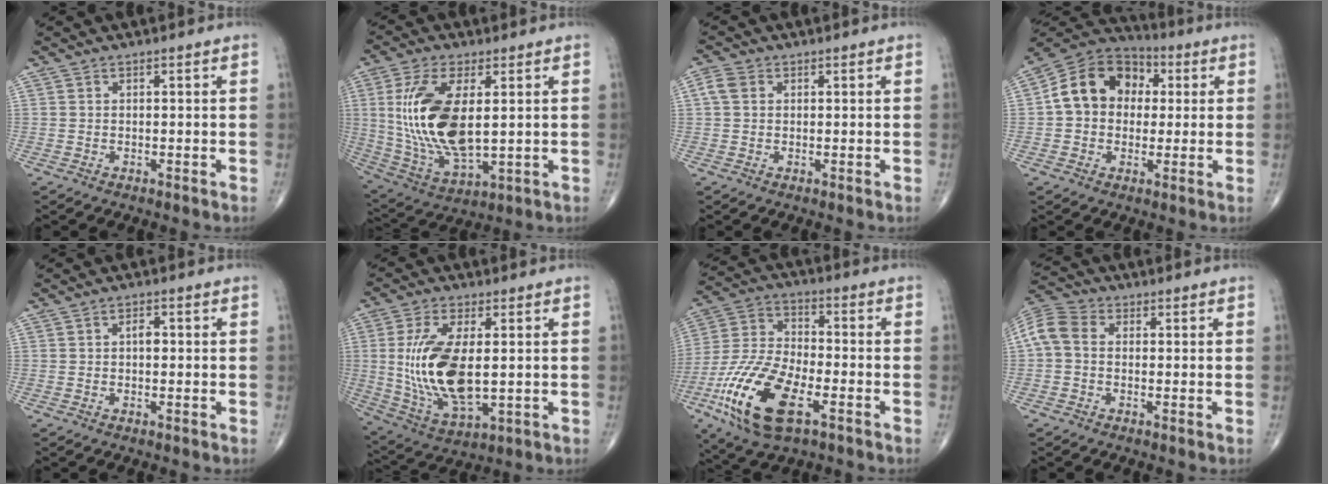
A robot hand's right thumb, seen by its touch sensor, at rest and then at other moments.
{"total": 18.0, "force": [2.4, 8.3, 15.8], "torque": [-0.324, -0.019, 0.057]}
{"total": 3.1, "force": [0.7, 2.5, 1.7], "torque": [-0.037, 0.009, 0.010]}
{"total": 13.7, "force": [2.0, 11.0, 8.0], "torque": [-0.112, 0.028, 0.022]}
{"total": 1.8, "force": [0.1, 1.1, 1.5], "torque": [-0.016, 0.004, -0.001]}
{"total": 16.4, "force": [0.6, 7.4, 14.6], "torque": [-0.296, -0.019, 0.025]}
{"total": 19.2, "force": [-7.9, 8.5, 15.2], "torque": [-0.314, 0.014, -0.145]}
{"total": 7.1, "force": [0.1, 5.3, 4.8], "torque": [-0.099, 0.021, -0.011]}